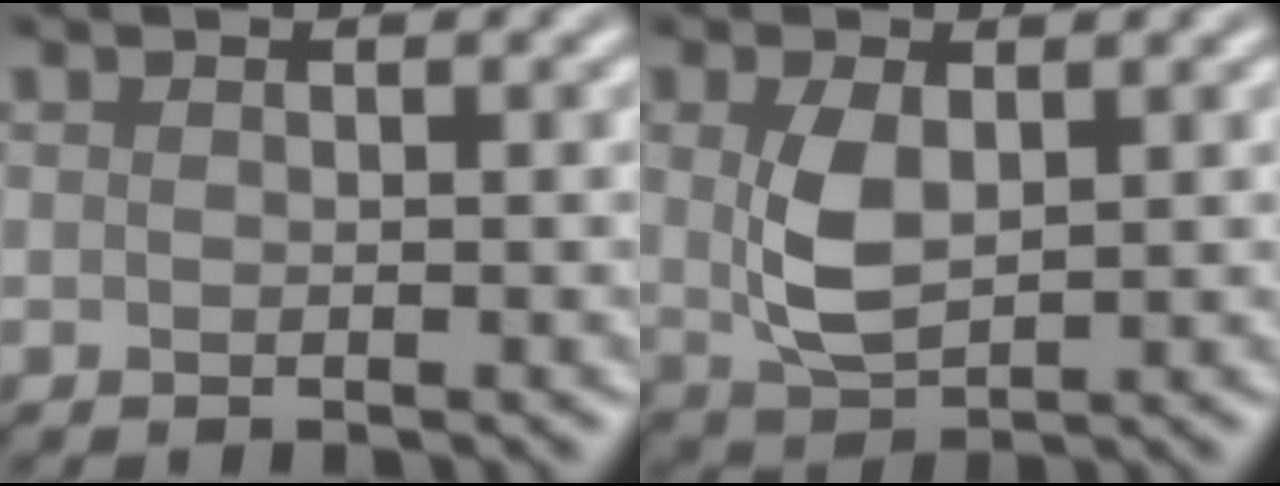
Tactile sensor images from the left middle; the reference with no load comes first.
{"total": 4.0, "force": [0.7, 2.2, 3.2], "torque": [-0.077, -0.003, 0.019]}